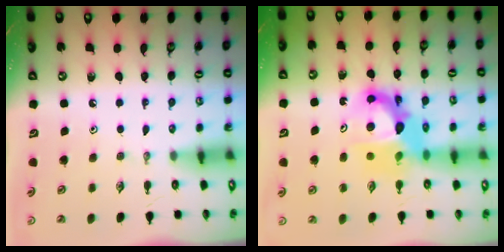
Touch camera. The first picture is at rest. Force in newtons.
{"total": 12.9, "press": 12.8, "slide": 1.5}